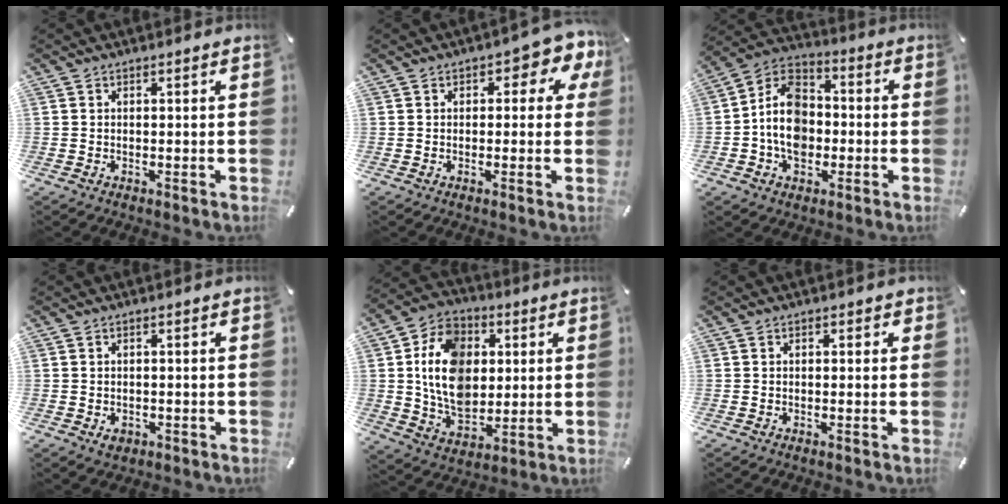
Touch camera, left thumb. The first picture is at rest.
{"total": 5.4, "force": [1.9, 3.0, 4.1], "torque": [-0.046, -0.004, 0.023]}
{"total": 11.8, "force": [-2.9, 9.0, 7.1], "torque": [-0.158, 0.021, -0.058]}
{"total": 2.1, "force": [-0.8, 1.6, 1.1], "torque": [-0.018, 0.003, -0.014]}
{"total": 15.9, "force": [1.9, 12.2, 10.0], "torque": [-0.200, 0.013, 0.036]}
{"total": 0.6, "force": [0.1, 0.5, 0.3], "torque": [0.002, 0.001, -0.001]}